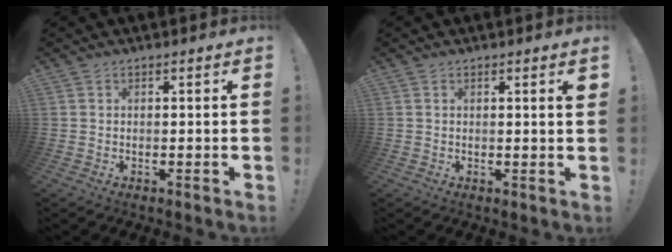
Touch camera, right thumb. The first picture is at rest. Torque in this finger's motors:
{"motor_torque": [-0.11, 0.15, 0.46, 0.07, 0.00]}